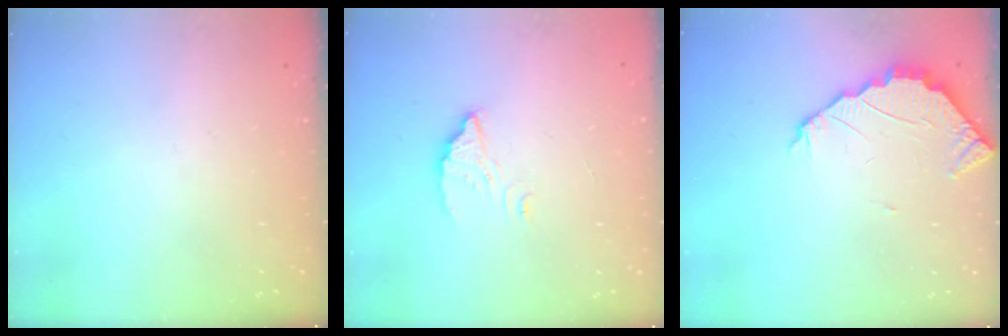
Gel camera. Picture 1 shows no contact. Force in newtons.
{"total": 2.9, "press": 2.9, "slide": 0.1}
{"total": 2.6, "press": 2.6, "slide": 0.2}